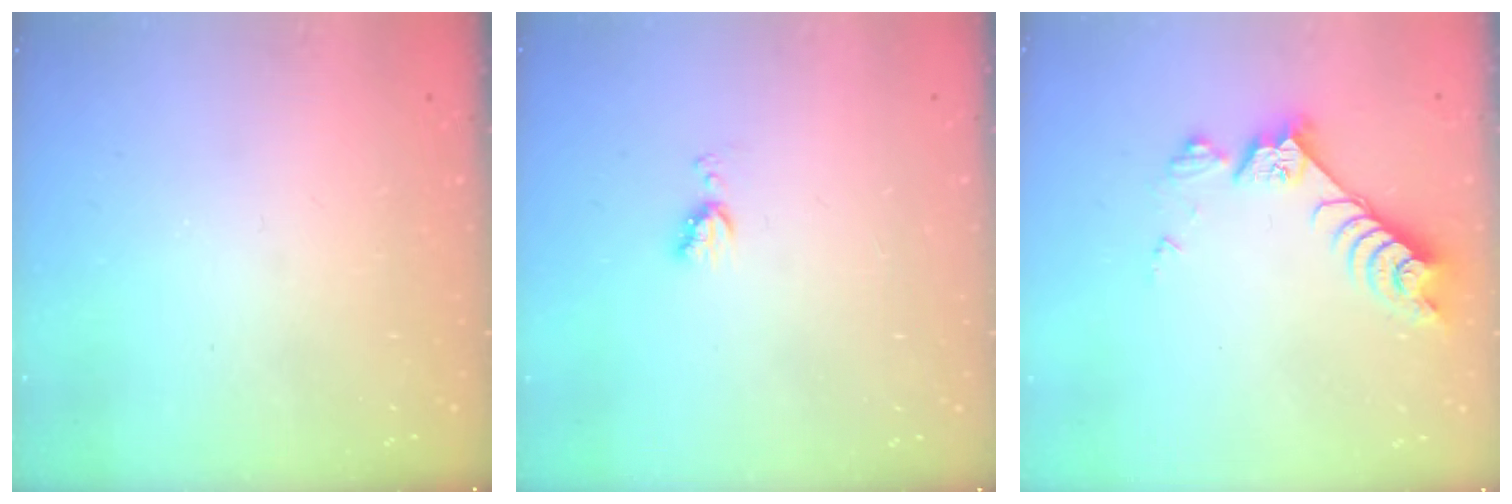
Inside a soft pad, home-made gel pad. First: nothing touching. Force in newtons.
{"total": 5.7, "press": 5.7, "slide": 0.6}
{"total": 8.0, "press": 8.0, "slide": 0.9}